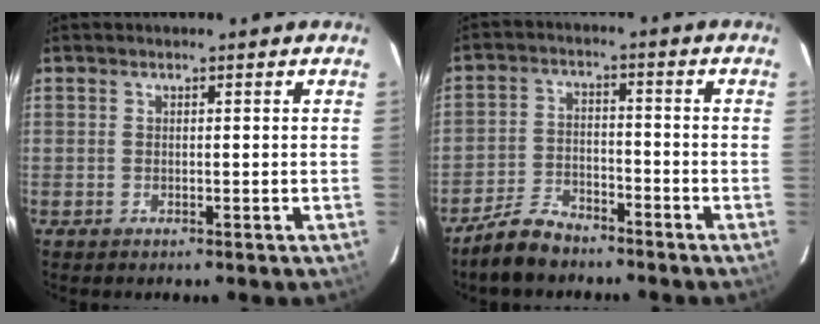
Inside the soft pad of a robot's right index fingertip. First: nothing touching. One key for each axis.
{"total": 7.1, "fx": -5.8, "fy": 3.2, "fz": 2.4, "tx": -0.070, "ty": 0.012, "tz": -0.103}